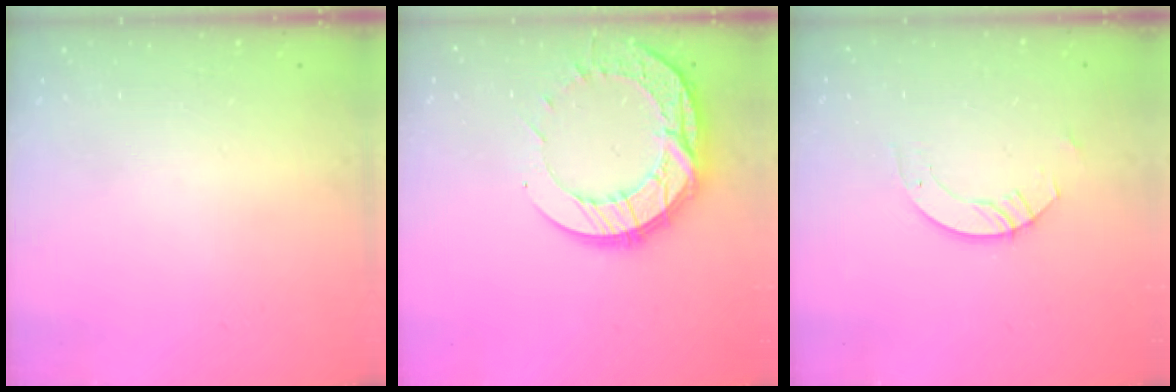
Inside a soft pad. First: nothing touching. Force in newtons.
{"total": 14.6, "press": 14.6, "slide": 1.2}
{"total": 4.8, "press": 4.8, "slide": 0.4}